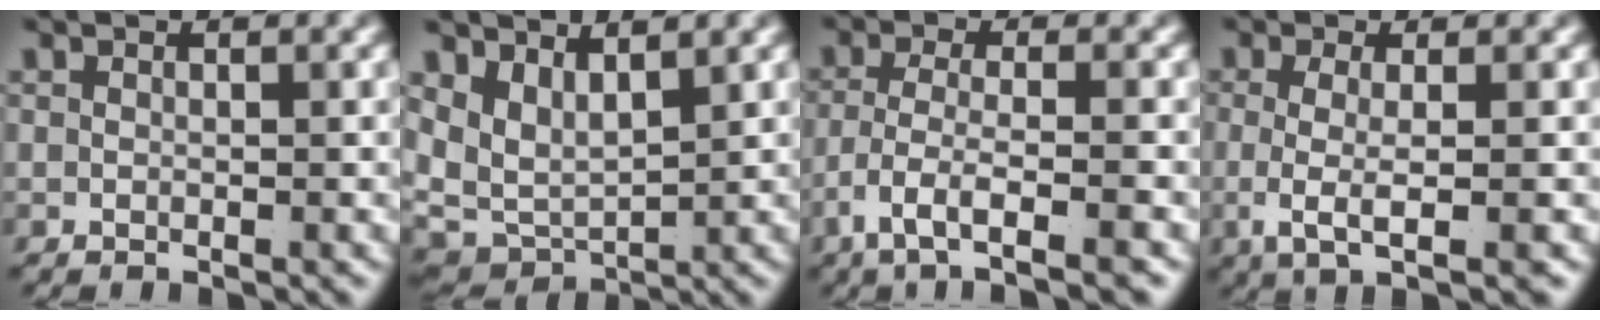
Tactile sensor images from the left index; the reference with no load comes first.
{"total": 7.6, "force": [1.6, 6.1, 4.3], "torque": [-0.103, -0.029, 0.028]}
{"total": 5.7, "force": [-3.6, 1.6, 4.1], "torque": [-0.085, -0.034, -0.043]}
{"total": 4.3, "force": [-0.4, 1.0, 4.2], "torque": [-0.083, -0.015, 0.002]}